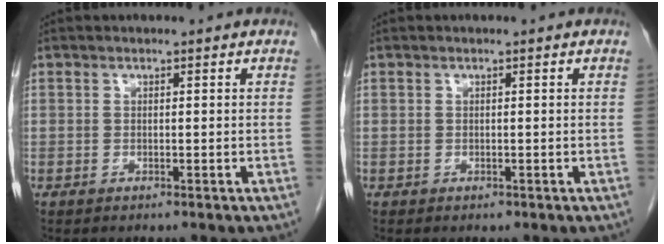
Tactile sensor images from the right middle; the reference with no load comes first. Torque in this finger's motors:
{"motor_torque": [0.24, -0.03, -0.03, -0.01]}